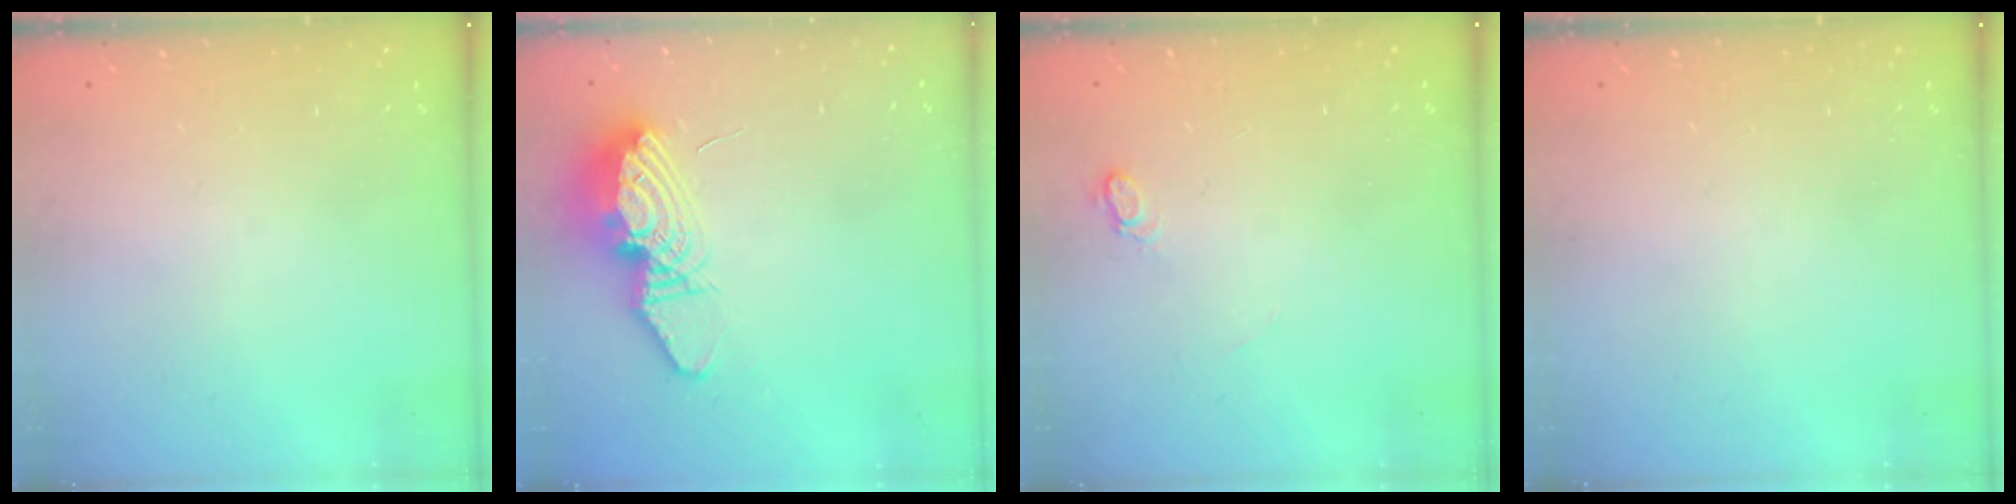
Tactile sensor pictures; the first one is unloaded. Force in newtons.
{"total": 12.0, "press": 11.9, "slide": 1.4}
{"total": 4.9, "press": 4.9, "slide": 0.6}
{"total": 0.0}